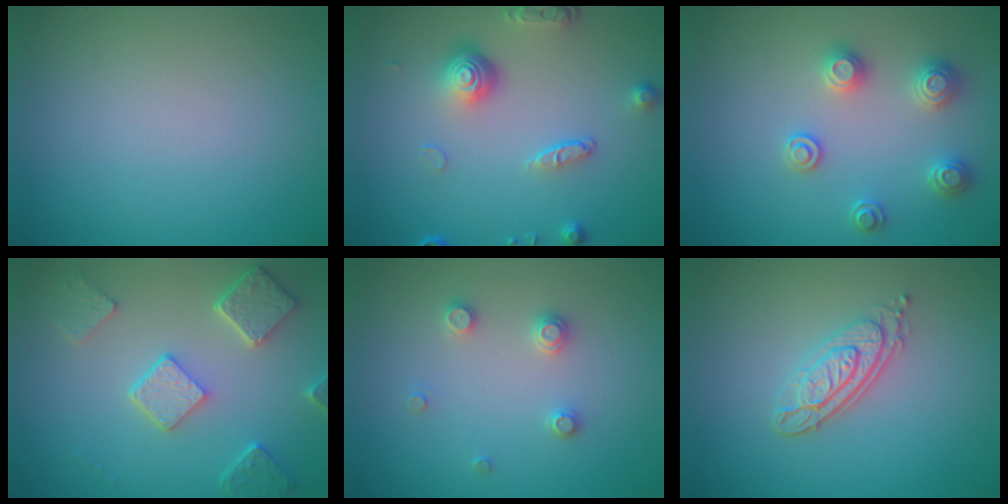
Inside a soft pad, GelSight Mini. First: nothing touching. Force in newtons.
{"total": 4.4, "press": 3.2, "slide": 3.1}
{"total": 2.8, "press": 2.8, "slide": 0.5}
{"total": 4.9, "press": 3.9, "slide": 3.0}
{"total": 1.8, "press": 1.7, "slide": 0.3}
{"total": 3.4, "press": 2.8, "slide": 1.9}